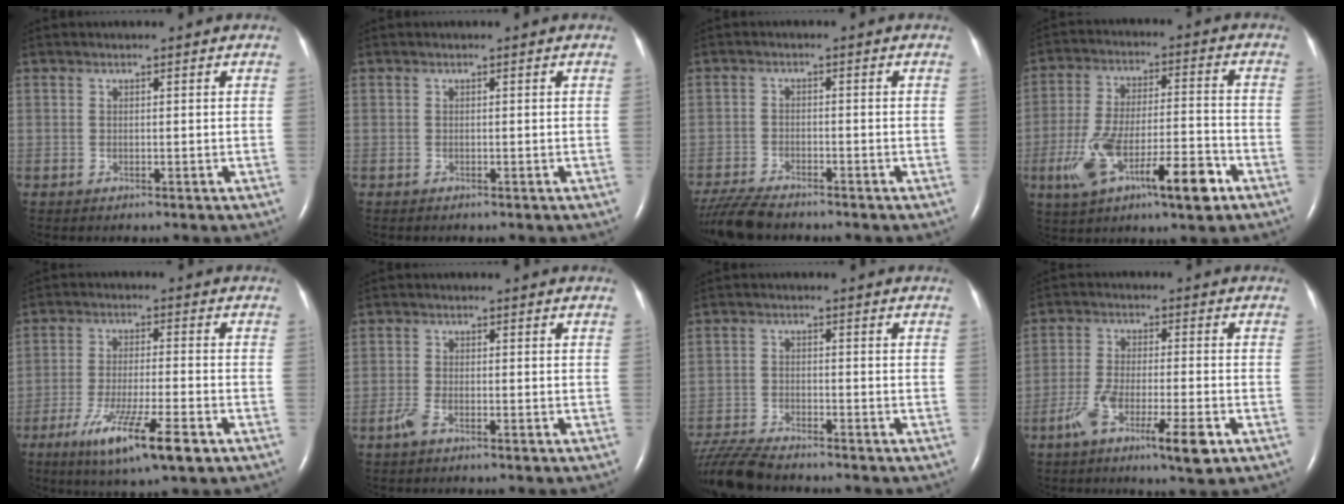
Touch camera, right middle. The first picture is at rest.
{"total": 0.0}
{"total": 7.5, "force": [-6.7, 1.2, 3.1], "torque": [-0.061, -0.021, -0.119]}
{"total": 14.9, "force": [-6.8, 3.3, 12.9], "torque": [-0.231, 0.004, -0.105]}
{"total": 11.5, "force": [-6.1, 1.0, 9.7], "torque": [-0.176, -0.028, -0.100]}
{"total": 2.3, "force": [-1.5, 0.6, 1.6], "torque": [-0.042, -0.003, -0.032]}
{"total": 9.5, "force": [-8.8, 1.0, 3.5], "torque": [-0.072, -0.017, -0.155]}
{"total": 9.5, "force": [-4.9, 1.2, 8.0], "torque": [-0.147, -0.015, -0.083]}